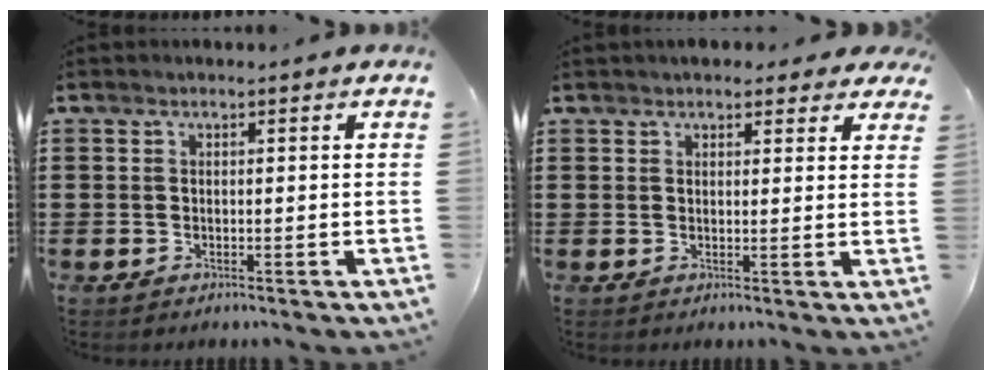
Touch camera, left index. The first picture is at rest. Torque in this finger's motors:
{"motor_torque": [2.05, -0.09, 1.05, 0.15]}